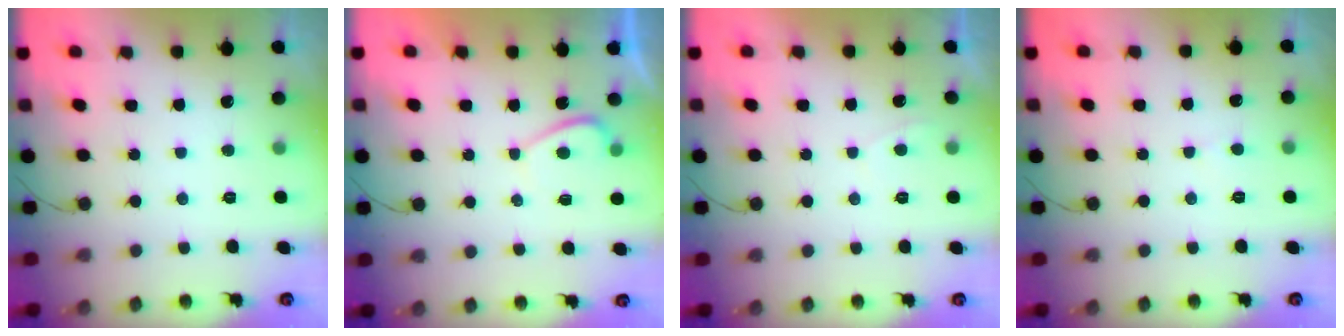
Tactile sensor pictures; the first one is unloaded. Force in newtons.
{"total": 2.3, "press": 2.2, "slide": 0.8}
{"total": 0.0}
{"total": 2.9, "press": 2.9, "slide": 0.4}